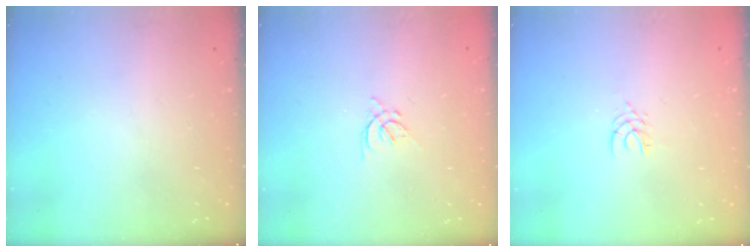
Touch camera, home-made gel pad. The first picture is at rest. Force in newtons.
{"total": 2.2, "press": 2.2, "slide": 0.4}
{"total": 2.5, "press": 2.5, "slide": 0.3}